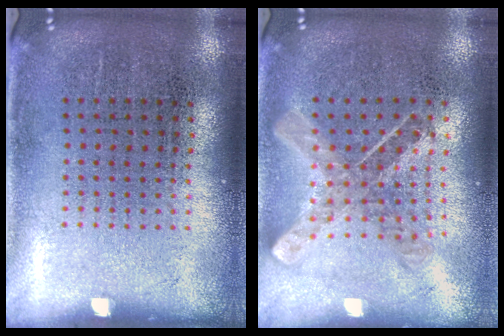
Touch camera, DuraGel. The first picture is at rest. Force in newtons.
{"total": 0.9, "press": 0.8, "slide": 0.2}